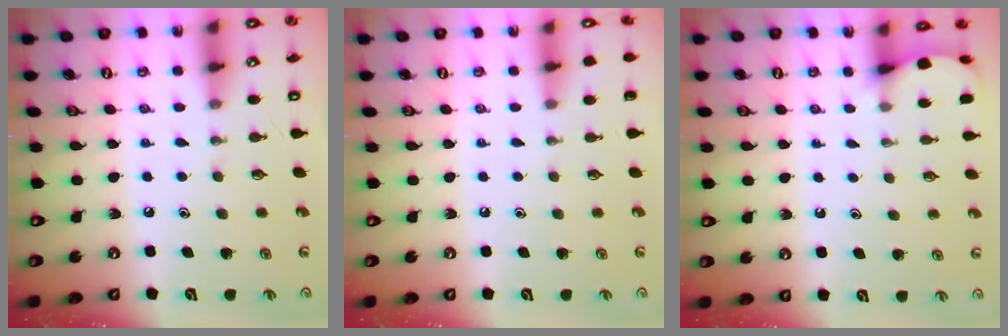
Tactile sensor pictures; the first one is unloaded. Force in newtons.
{"total": 0.0}
{"total": 4.1, "press": 4.1, "slide": 0.4}